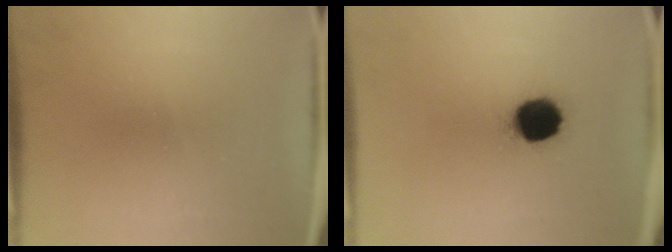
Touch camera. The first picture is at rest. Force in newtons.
{"total": 11.9}